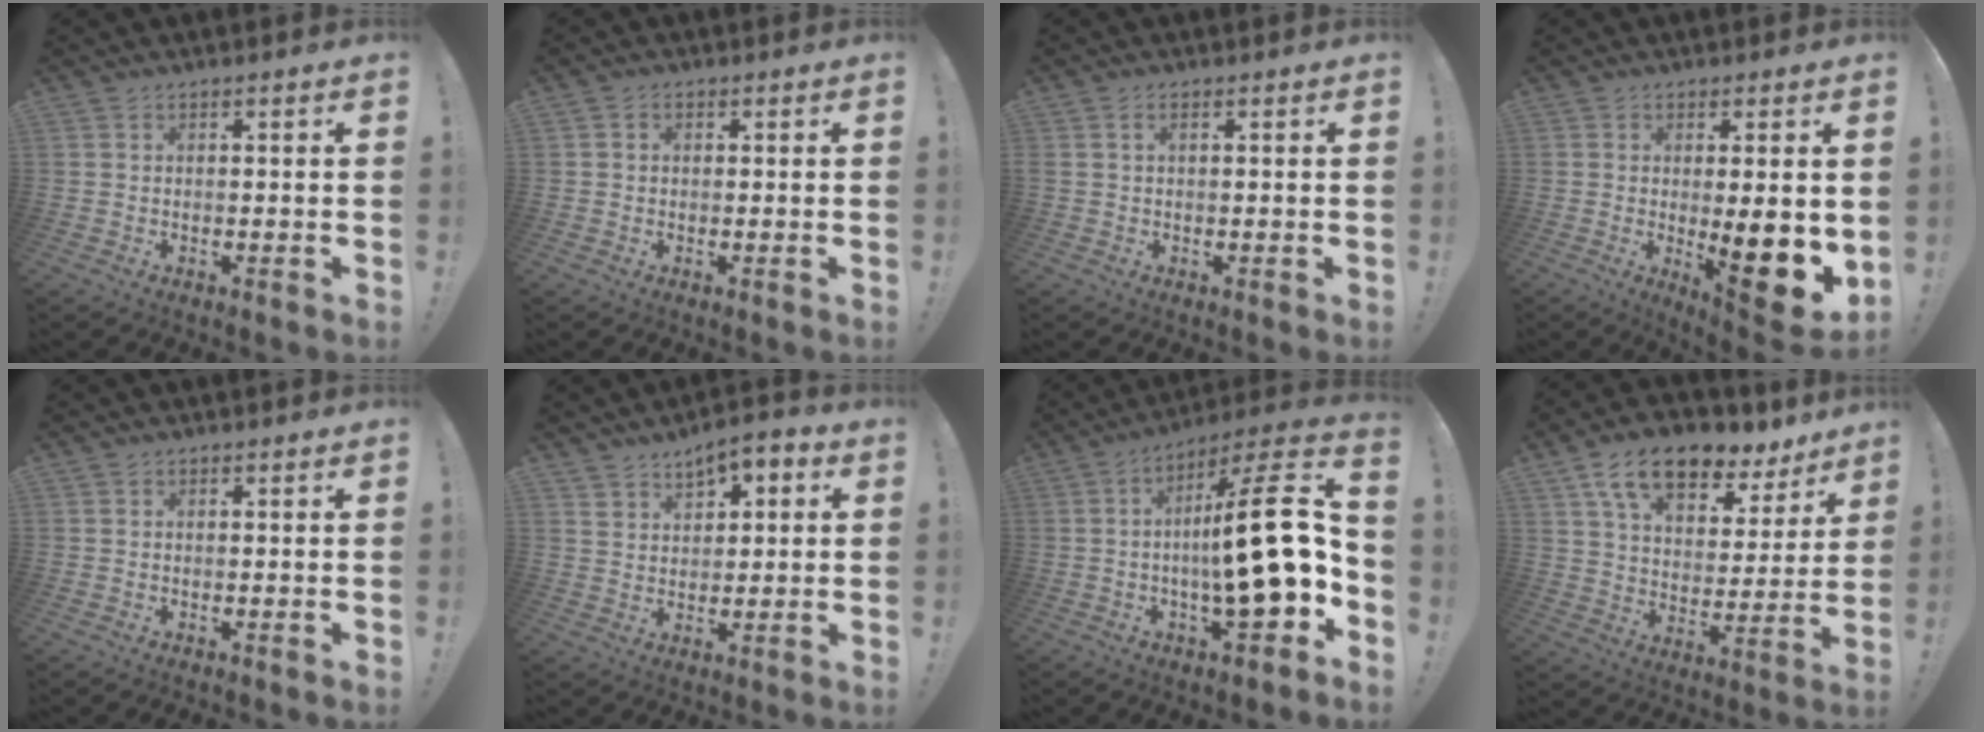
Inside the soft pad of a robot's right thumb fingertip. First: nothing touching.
{"total": 1.4, "force": [0.1, 1.3, 0.5], "torque": [-0.004, 0.002, -0.001]}
{"total": 1.4, "force": [0.4, 0.5, 1.2], "torque": [-0.028, 0.004, 0.008]}
{"total": 13.1, "force": [-1.2, 3.1, 12.7], "torque": [-0.159, -0.024, -0.012]}
{"total": 0.0}
{"total": 6.4, "force": [3.8, 4.2, 2.9], "torque": [-0.040, -0.018, 0.070]}
{"total": 21.9, "force": [-1.4, 4.7, 21.4], "torque": [-0.343, 0.003, -0.029]}
{"total": 15.6, "force": [10.4, 7.9, 8.5], "torque": [-0.138, -0.063, 0.184]}